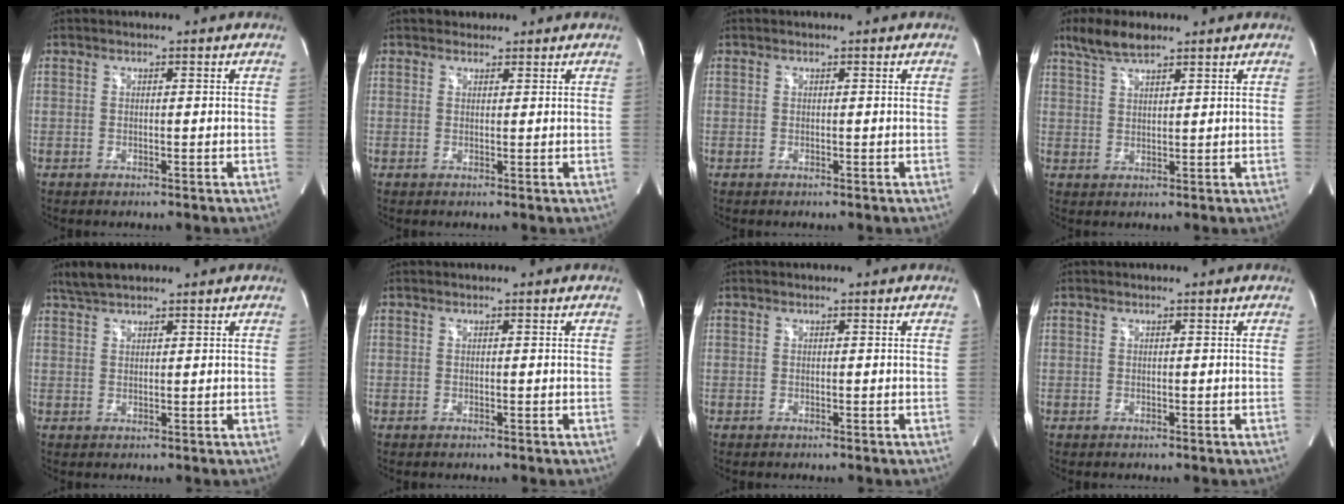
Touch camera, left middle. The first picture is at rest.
{"total": 1.6, "force": [1.2, 1.0, 0.0], "torque": [0.002, 0.009, 0.016]}
{"total": 0.0}
{"total": 5.4, "force": [4.3, 1.2, 3.1], "torque": [-0.072, 0.014, 0.086]}
{"total": 3.5, "force": [3.1, 0.7, 1.6], "torque": [-0.039, 0.016, 0.062]}
{"total": 0.0}
{"total": 0.0}
{"total": 0.0}